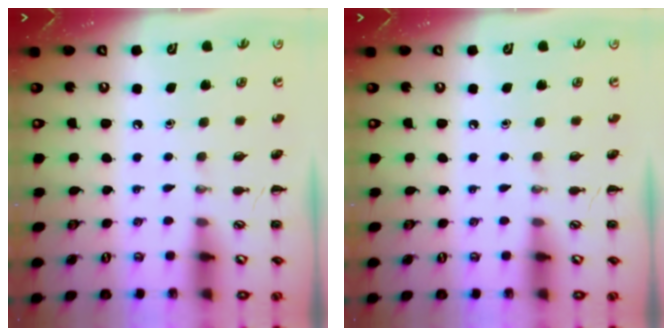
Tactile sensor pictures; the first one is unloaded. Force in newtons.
{"total": 0.0}